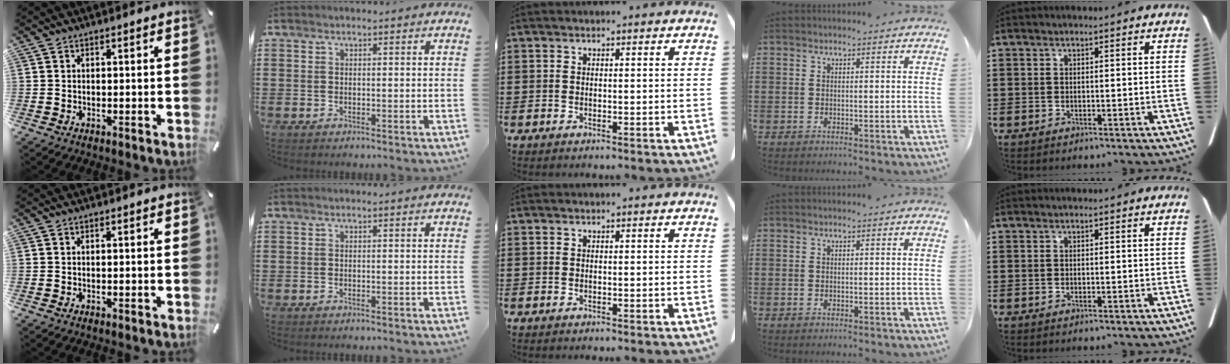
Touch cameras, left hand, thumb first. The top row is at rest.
{}